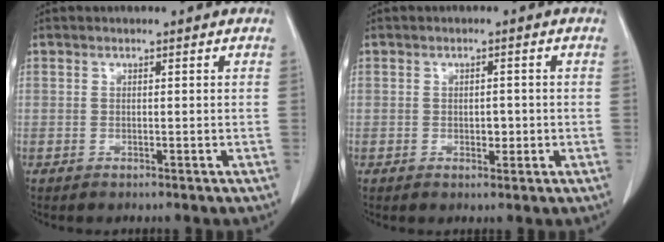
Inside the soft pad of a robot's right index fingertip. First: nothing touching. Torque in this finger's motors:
{"motor_torque": [-0.02, 0.06, -0.07, -0.01]}